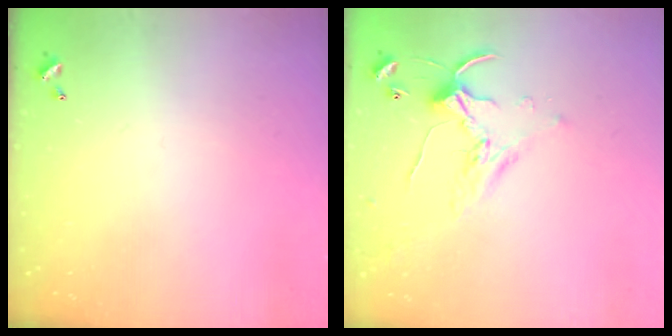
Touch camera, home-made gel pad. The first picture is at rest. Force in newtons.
{"total": 1.5, "press": 1.5, "slide": 0.3}